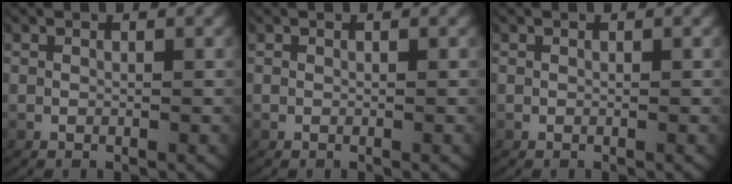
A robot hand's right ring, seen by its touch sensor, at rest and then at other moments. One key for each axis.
{"total": 0.0}
{"total": 0.0}